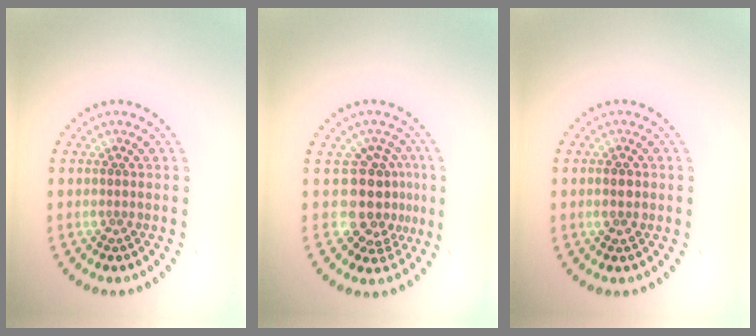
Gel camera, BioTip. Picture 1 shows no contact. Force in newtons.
{"total": 4.3, "press": 3.5, "slide": 2.6}
{"total": 1.8, "press": 1.8, "slide": 0.1}